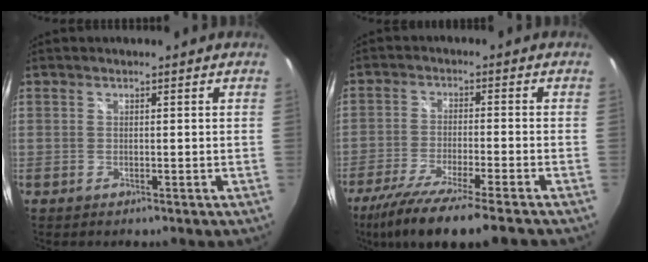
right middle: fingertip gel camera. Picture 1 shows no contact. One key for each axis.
{"total": 13.2, "fx": -10.4, "fy": -0.1, "fz": 8.0, "tx": -0.169, "ty": -0.040, "tz": -0.180}